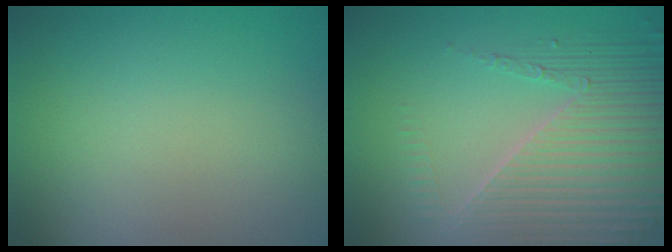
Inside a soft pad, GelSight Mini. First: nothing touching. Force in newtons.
{"total": 6.2, "press": 4.7, "slide": 4.0}